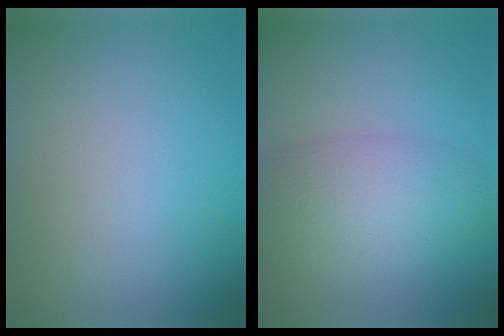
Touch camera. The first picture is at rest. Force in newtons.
{"total": 5.2, "press": 5.2, "slide": 0.2}